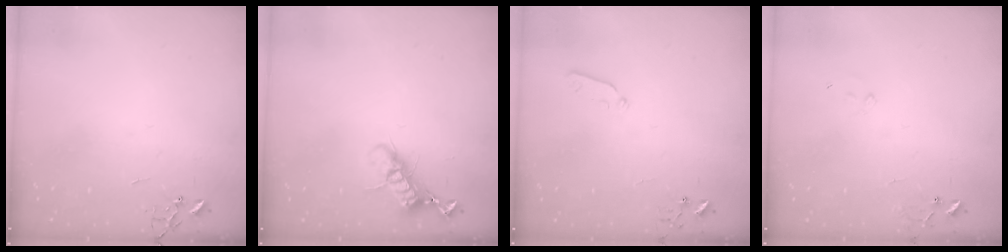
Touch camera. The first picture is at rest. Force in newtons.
{"total": 11.9, "press": 11.9, "slide": 0.8}
{"total": 4.8, "press": 4.7, "slide": 0.7}
{"total": 7.6, "press": 7.6, "slide": 0.7}